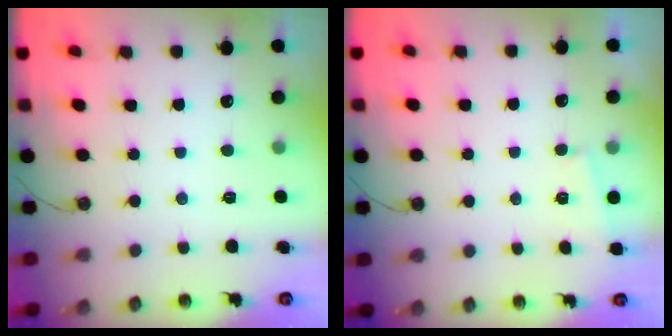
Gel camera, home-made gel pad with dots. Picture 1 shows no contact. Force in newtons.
{"total": 1.6, "press": 1.0, "slide": 1.2}